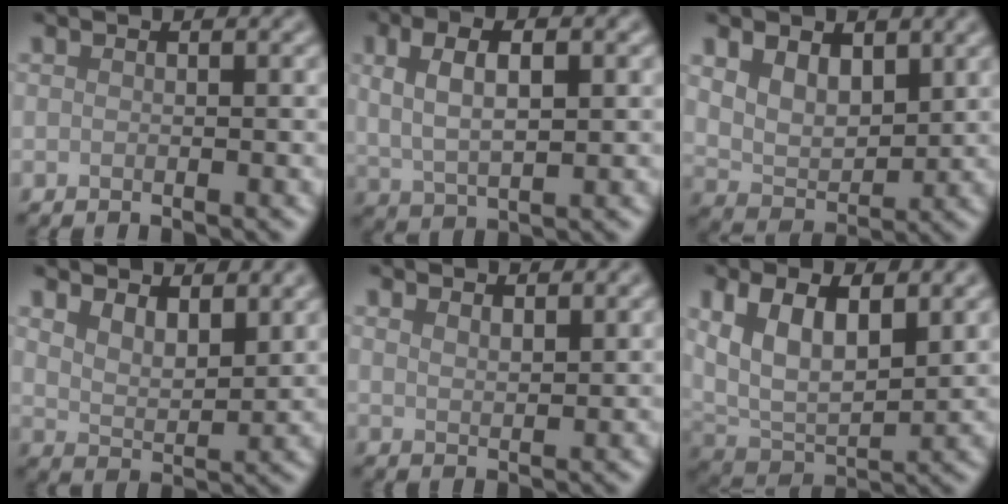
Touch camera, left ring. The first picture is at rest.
{"total": 5.4, "force": [1.3, 2.3, 4.6], "torque": [-0.088, 0.003, 0.026]}
{"total": 4.1, "force": [1.7, 2.7, 2.5], "torque": [-0.058, -0.012, 0.032]}
{"total": 4.6, "force": [3.2, 2.0, 2.5], "torque": [-0.052, -0.004, 0.056]}
{"total": 2.0, "force": [1.8, 0.6, 0.8], "torque": [-0.015, -0.001, 0.034]}
{"total": 7.9, "force": [2.8, 4.1, 6.2], "torque": [-0.131, -0.004, 0.049]}